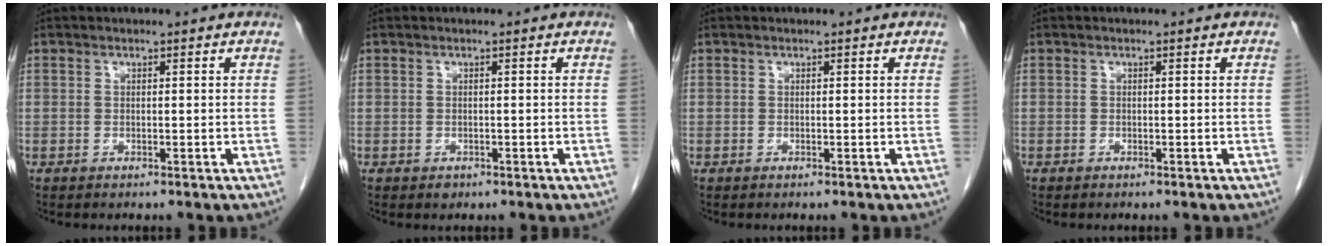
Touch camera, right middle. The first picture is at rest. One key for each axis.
{"total": 0.7, "fx": -0.4, "fy": 0.5, "fz": 0.2, "tx": -0.004, "ty": 0.001, "tz": -0.002}
{"total": 0.0}
{"total": 0.0}